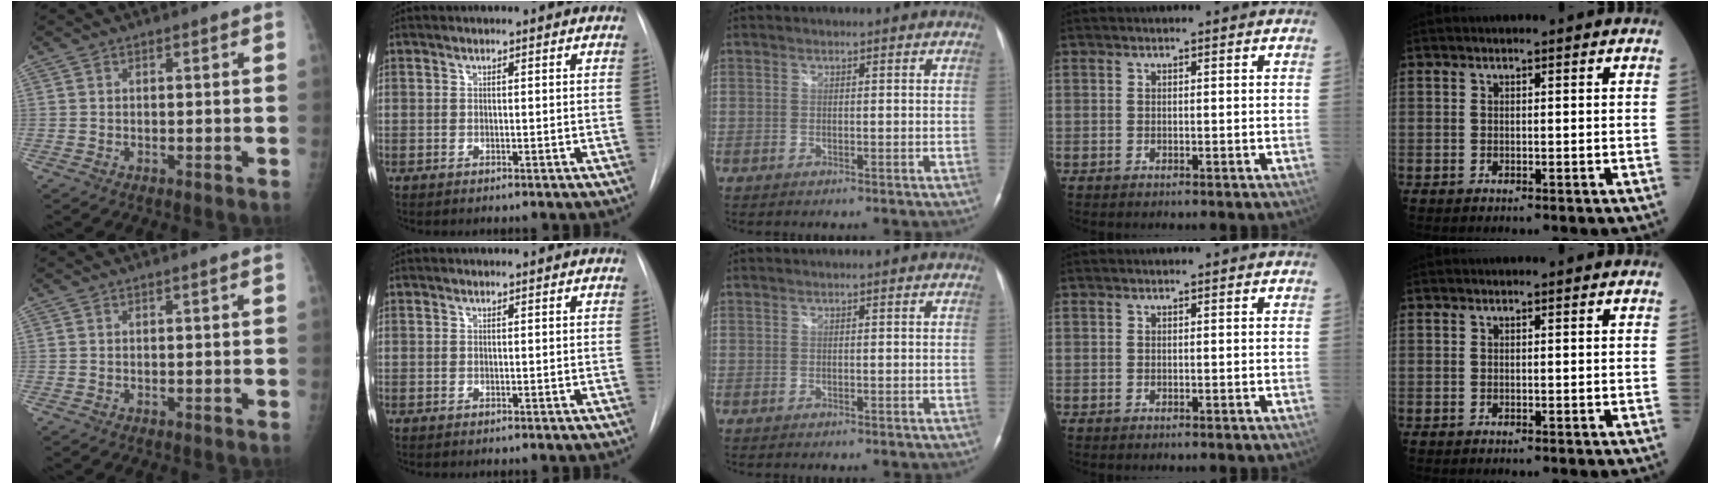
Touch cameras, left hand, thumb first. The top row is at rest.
{}